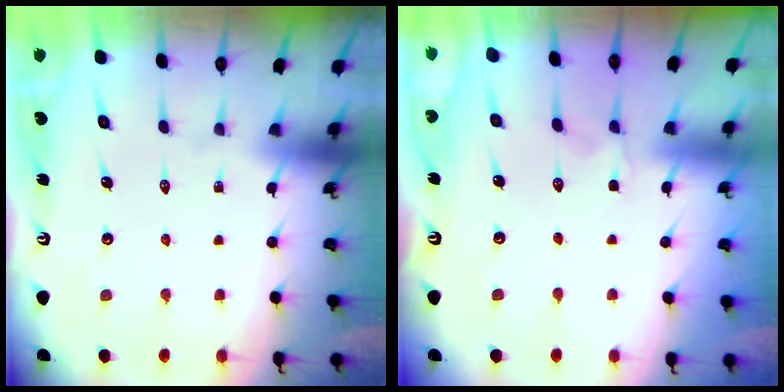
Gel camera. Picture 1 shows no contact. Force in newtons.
{"total": 1.7, "press": 1.6, "slide": 0.5}